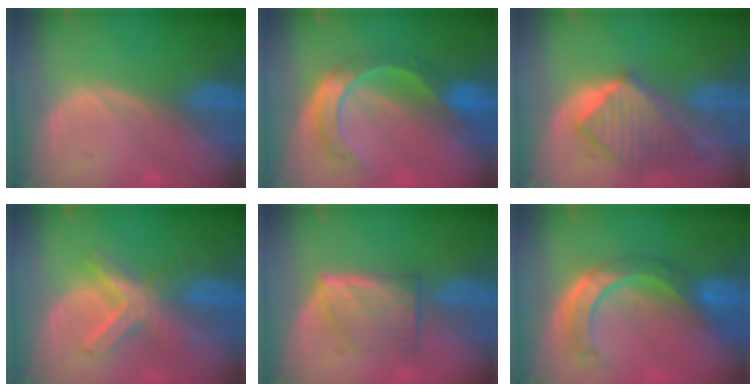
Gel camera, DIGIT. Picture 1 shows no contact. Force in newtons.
{"total": 8.3, "press": 6.9, "slide": 4.6}
{"total": 8.0, "press": 7.5, "slide": 2.7}
{"total": 6.9, "press": 6.2, "slide": 3.0}
{"total": 6.1, "press": 5.8, "slide": 1.7}
{"total": 8.2, "press": 7.2, "slide": 3.8}